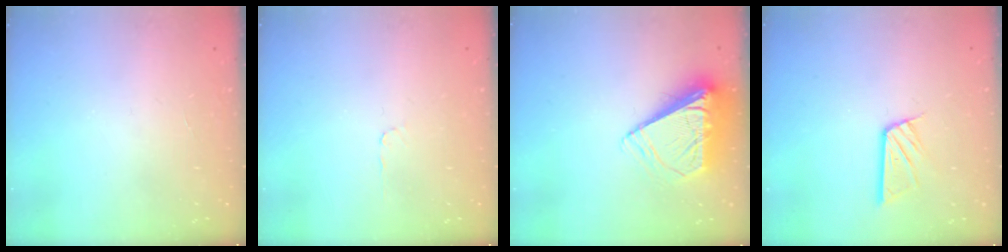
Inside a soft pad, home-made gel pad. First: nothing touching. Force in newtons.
{"total": 2.8, "press": 2.8, "slide": 0.4}
{"total": 9.4, "press": 9.3, "slide": 1.3}
{"total": 9.2, "press": 9.2, "slide": 0.8}